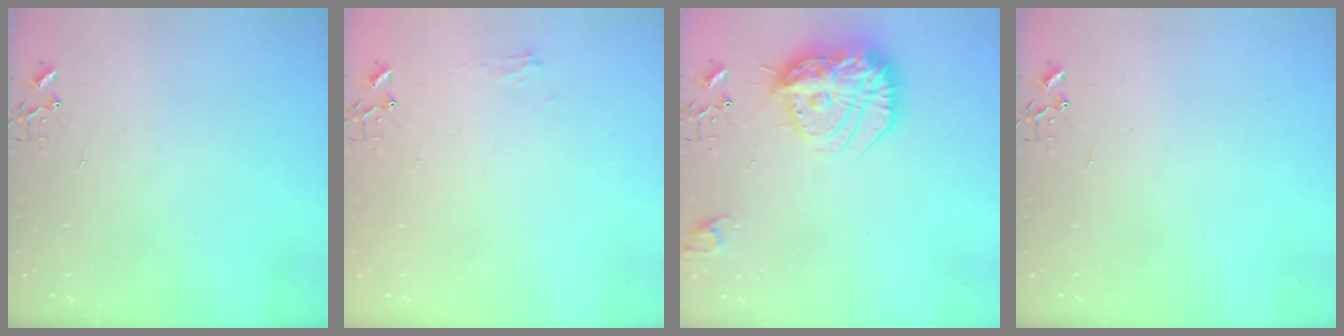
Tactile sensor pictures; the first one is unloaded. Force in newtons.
{"total": 5.3, "press": 5.3, "slide": 0.6}
{"total": 20.9, "press": 20.8, "slide": 1.7}
{"total": 0.0}